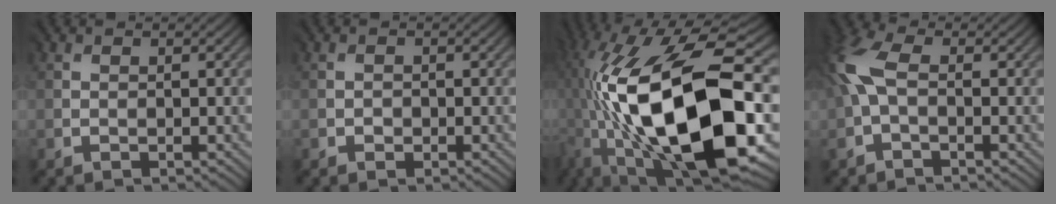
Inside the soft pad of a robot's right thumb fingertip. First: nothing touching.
{"total": 1.0, "force": [-0.4, 0.9, 0.2], "torque": [-0.001, -0.001, -0.005]}
{"total": 21.5, "force": [-1.3, 10.1, 18.9], "torque": [-0.387, -0.014, -0.015]}
{"total": 6.3, "force": [-0.2, 3.2, 5.4], "torque": [-0.159, 0.015, -0.012]}